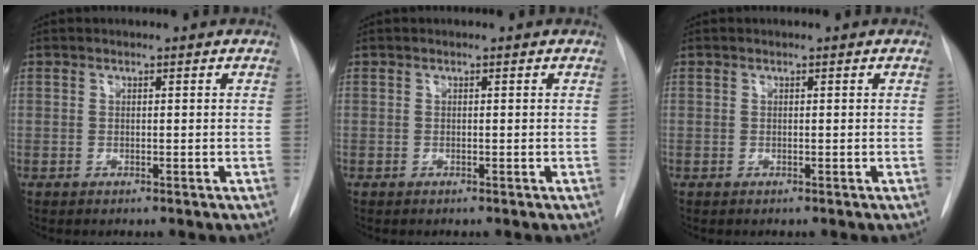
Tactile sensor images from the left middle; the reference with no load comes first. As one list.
[{"total": 0.0}, {"total": 0.0}]